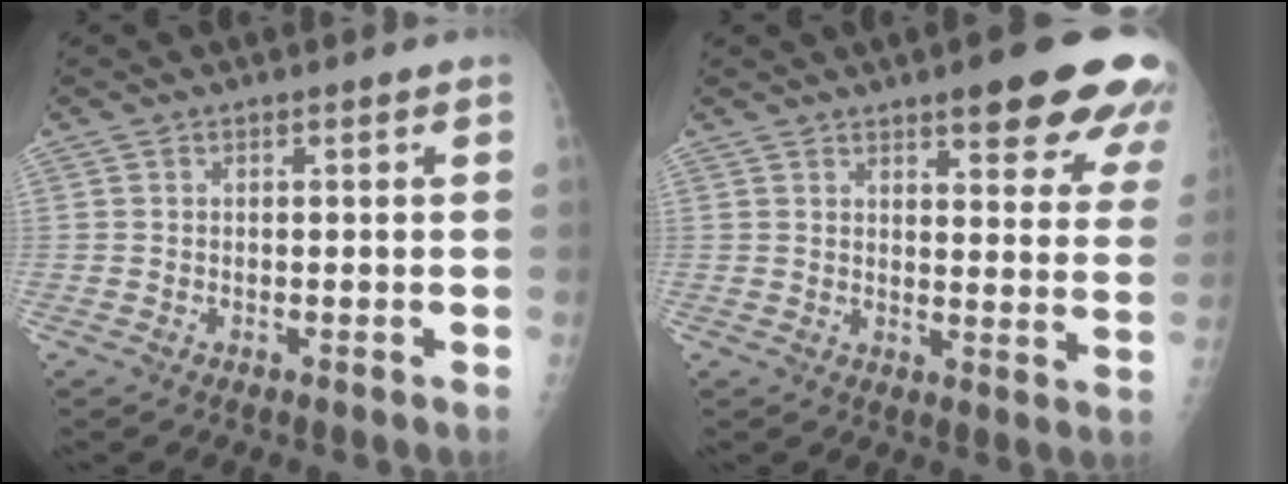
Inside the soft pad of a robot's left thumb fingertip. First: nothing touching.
{"total": 15.9, "force": [10.3, 4.4, 11.2], "torque": [-0.106, -0.047, 0.120]}